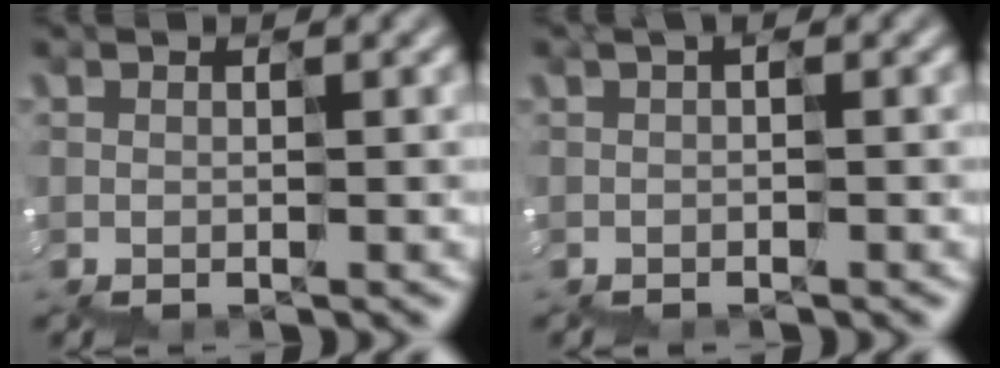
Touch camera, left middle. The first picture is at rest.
{"total": 0.6, "force": [-0.2, 0.2, 0.6], "torque": [-0.010, -0.003, -0.001]}